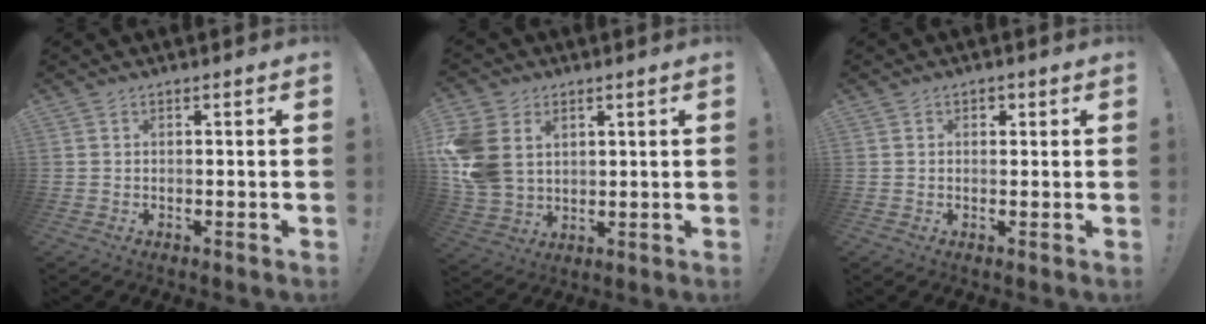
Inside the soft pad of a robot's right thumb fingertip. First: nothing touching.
{"total": 13.4, "force": [3.7, 10.6, 7.3], "torque": [-0.151, -0.016, 0.076]}
{"total": 1.4, "force": [0.3, 1.2, 0.7], "torque": [0.003, -0.002, 0.001]}